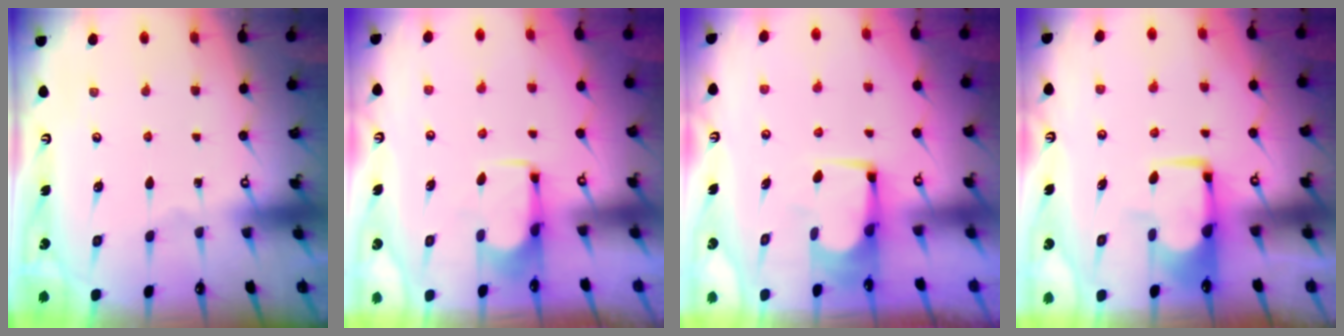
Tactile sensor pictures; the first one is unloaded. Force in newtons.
{"total": 2.6, "press": 2.5, "slide": 0.9}
{"total": 2.5, "press": 2.5, "slide": 0.1}
{"total": 2.4, "press": 2.3, "slide": 0.5}